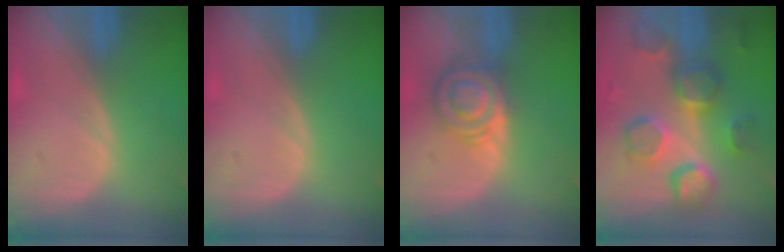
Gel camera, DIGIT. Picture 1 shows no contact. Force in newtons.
{"total": 0.0}
{"total": 6.4, "press": 6.4, "slide": 0.0}
{"total": 9.0, "press": 9.0, "slide": 0.3}